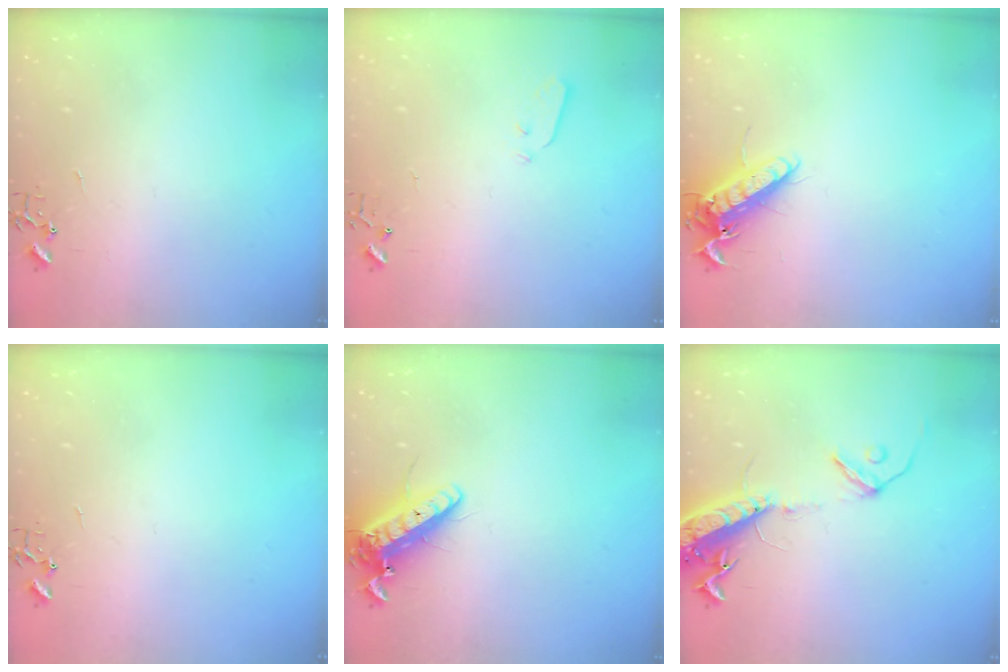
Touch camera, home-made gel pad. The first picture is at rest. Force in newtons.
{"total": 3.6, "press": 3.6, "slide": 0.2}
{"total": 12.8, "press": 12.7, "slide": 1.8}
{"total": 0.0}
{"total": 14.8, "press": 14.5, "slide": 2.9}
{"total": 16.3, "press": 15.8, "slide": 4.0}